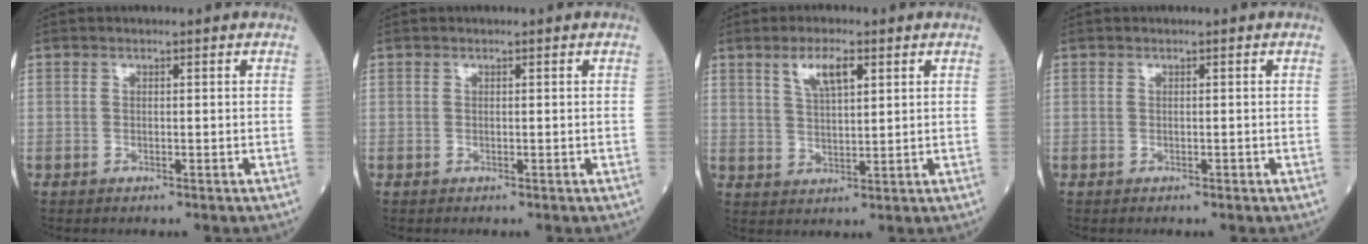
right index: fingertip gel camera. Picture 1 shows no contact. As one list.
[{"total": 0.0}, {"total": 5.3, "force": [2.8, 1.4, 4.2], "torque": [-0.086, 0.004, 0.055]}, {"total": 0.0}]